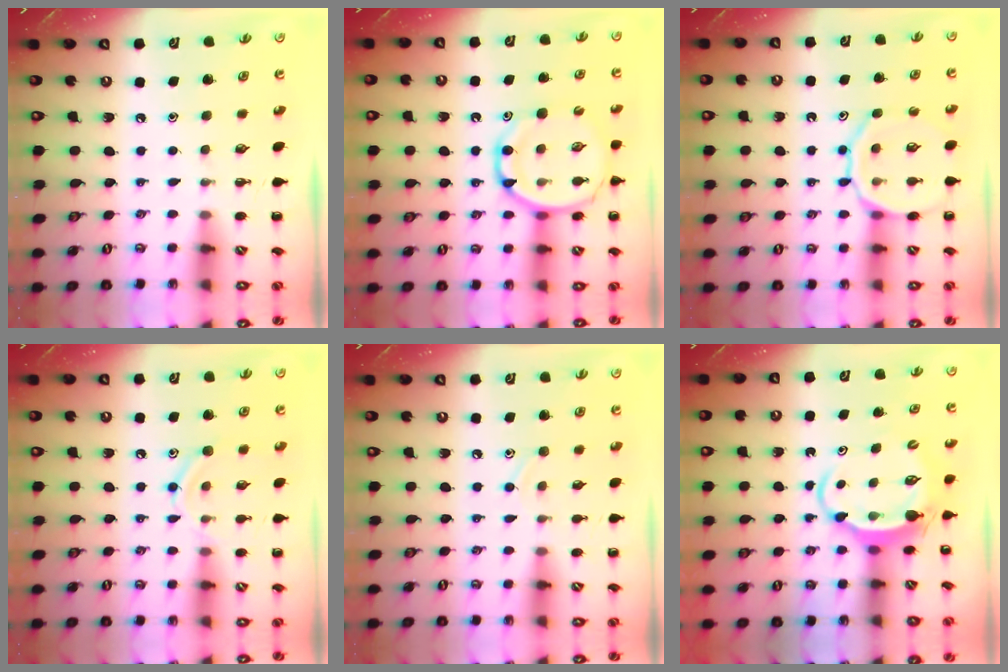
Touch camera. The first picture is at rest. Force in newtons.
{"total": 13.7, "press": 13.3, "slide": 3.2}
{"total": 12.8, "press": 12.7, "slide": 1.6}
{"total": 10.2, "press": 10.1, "slide": 1.7}
{"total": 7.0, "press": 6.7, "slide": 2.2}
{"total": 5.0, "press": 4.9, "slide": 0.7}